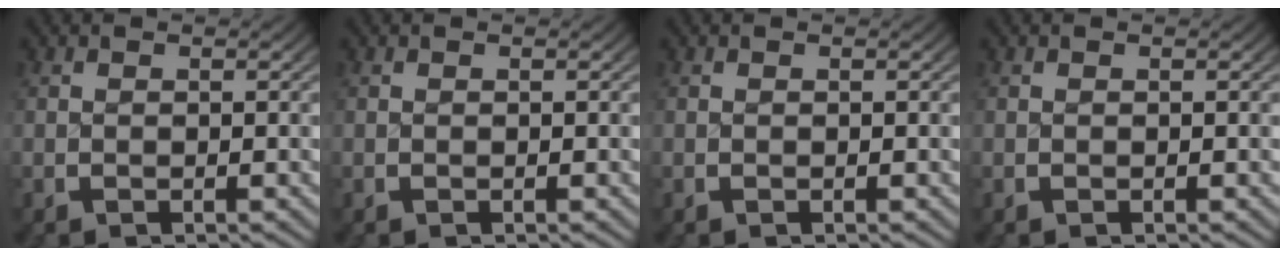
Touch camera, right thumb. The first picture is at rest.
{"total": 0.0}
{"total": 0.0}
{"total": 0.0}